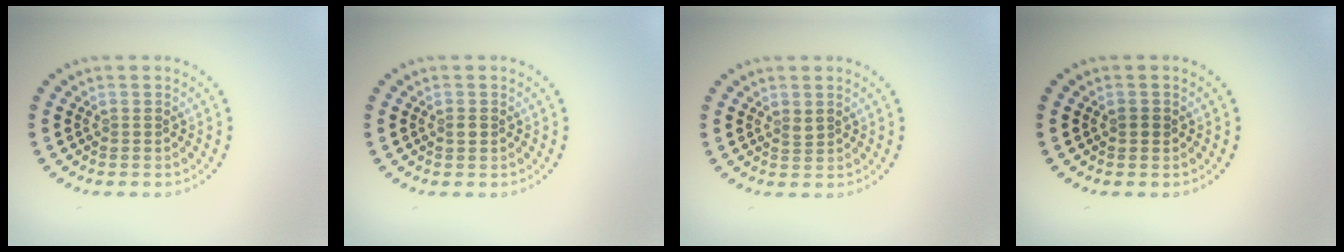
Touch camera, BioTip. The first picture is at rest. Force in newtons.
{"total": 0.6, "press": 0.6, "slide": 0.3}
{"total": 0.7, "press": 0.6, "slide": 0.3}
{"total": 0.8, "press": 0.8, "slide": 0.1}